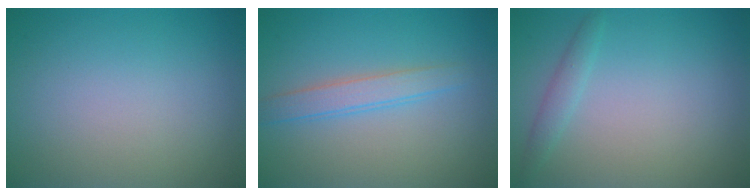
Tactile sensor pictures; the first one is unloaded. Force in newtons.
{"total": 2.4, "press": 2.4, "slide": 0.1}
{"total": 1.3, "press": 1.3, "slide": 0.1}